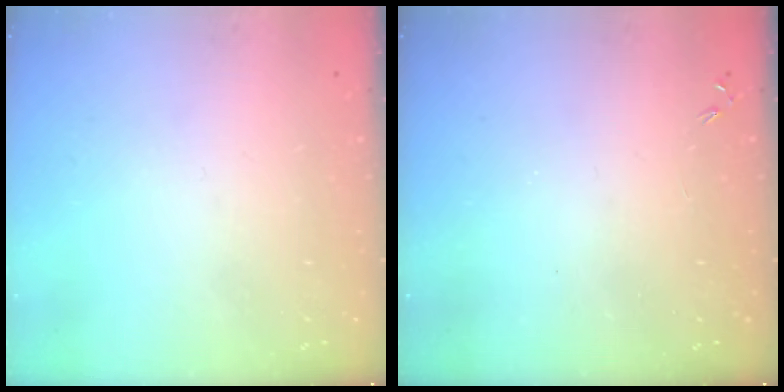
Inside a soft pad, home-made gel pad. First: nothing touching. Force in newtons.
{"total": 0.0}